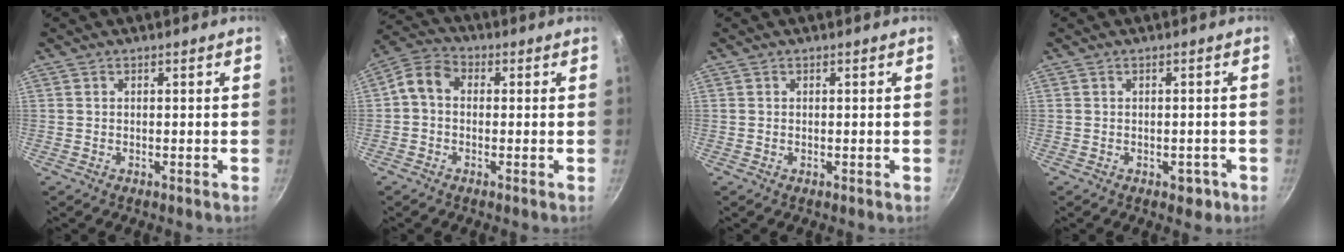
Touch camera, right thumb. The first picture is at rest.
{"total": 5.7, "force": [-0.2, 4.5, 3.6], "torque": [-0.065, 0.022, -0.025]}
{"total": 0.0}
{"total": 2.8, "force": [-1.2, 1.8, 1.7], "torque": [-0.004, 0.014, -0.006]}